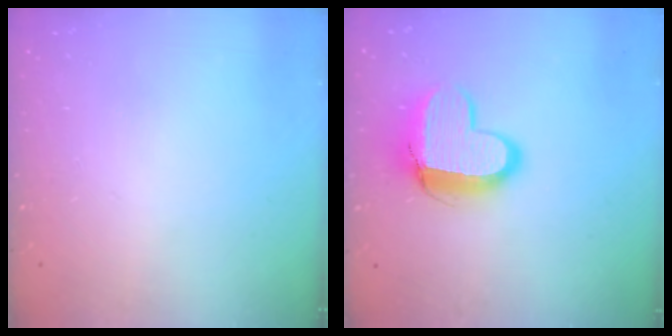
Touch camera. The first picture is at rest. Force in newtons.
{"total": 12.5, "press": 12.5, "slide": 1.0}